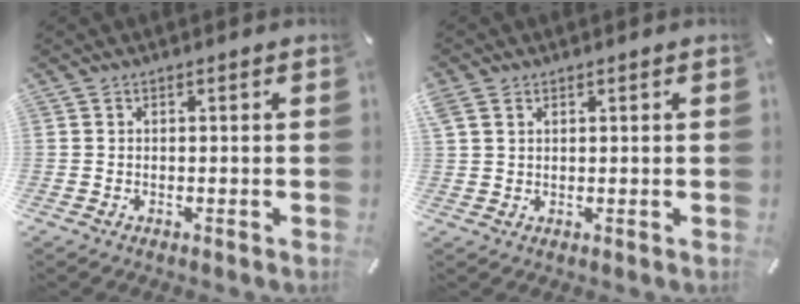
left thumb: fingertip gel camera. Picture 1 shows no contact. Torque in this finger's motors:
{"motor_torque": [0.89, 0.29, 0.55, -0.33, 0.07]}